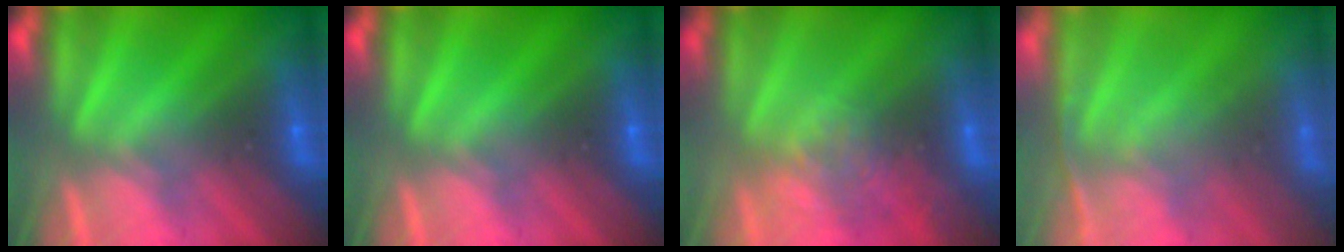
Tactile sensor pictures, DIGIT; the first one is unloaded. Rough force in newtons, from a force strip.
{"total": 0.0}
{"total": 2.8}
{"total": 1.4}